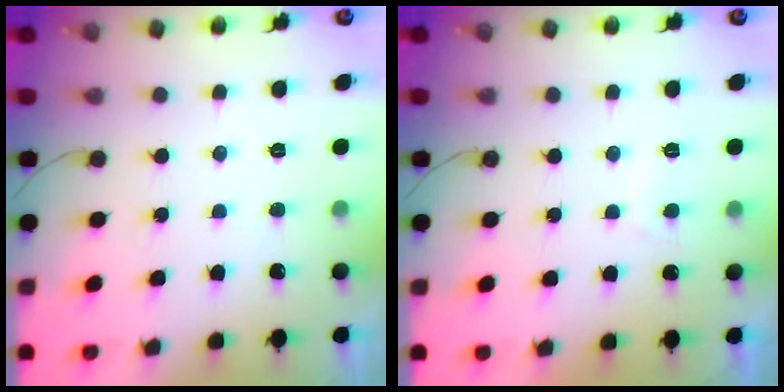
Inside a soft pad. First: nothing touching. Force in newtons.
{"total": 2.8, "press": 2.7, "slide": 0.6}